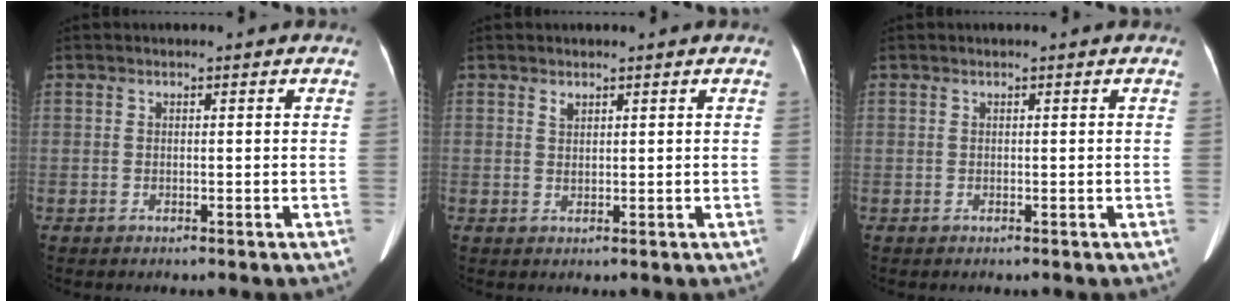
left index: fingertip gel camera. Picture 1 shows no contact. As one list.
[{"total": 1.1, "force": [0.9, 0.5, 0.4], "torque": [-0.009, 0.001, 0.020]}, {"total": 0.0}]